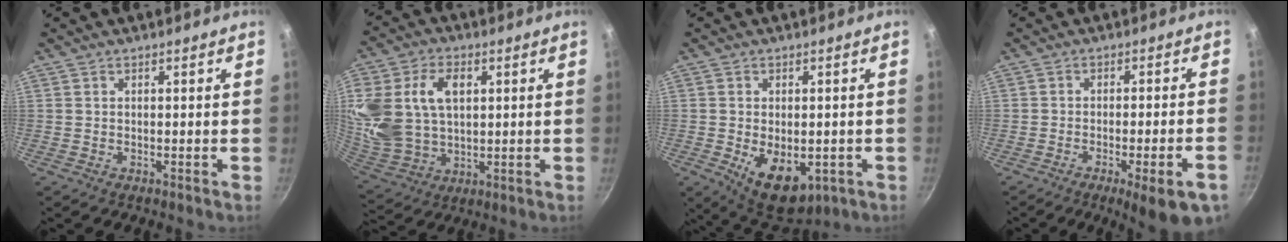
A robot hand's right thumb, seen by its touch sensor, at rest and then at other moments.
{"total": 19.0, "force": [4.4, 13.3, 12.8], "torque": [-0.270, -0.005, 0.093]}
{"total": 11.2, "force": [-2.7, 6.7, 8.5], "torque": [-0.098, -0.009, -0.021]}
{"total": 10.4, "force": [-5.2, 2.2, 8.7], "torque": [-0.107, 0.015, -0.065]}